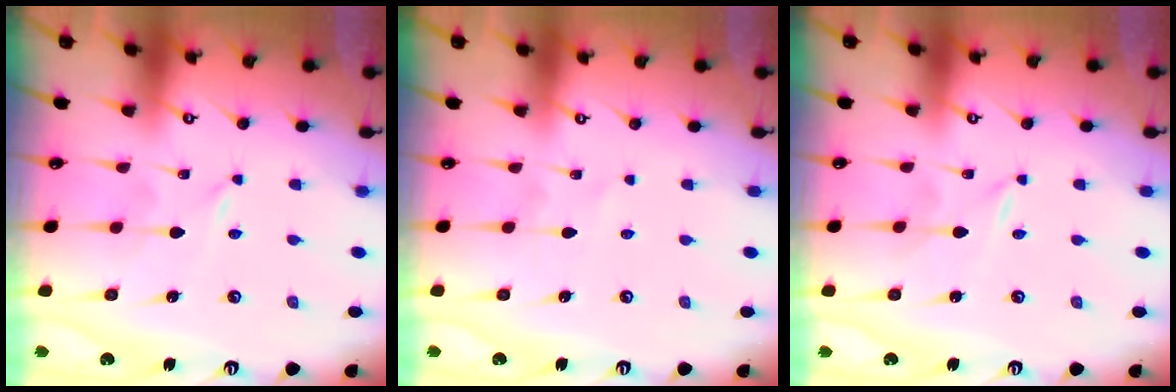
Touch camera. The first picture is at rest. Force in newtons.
{"total": 1.1, "press": 1.1, "slide": 0.1}
{"total": 0.0}